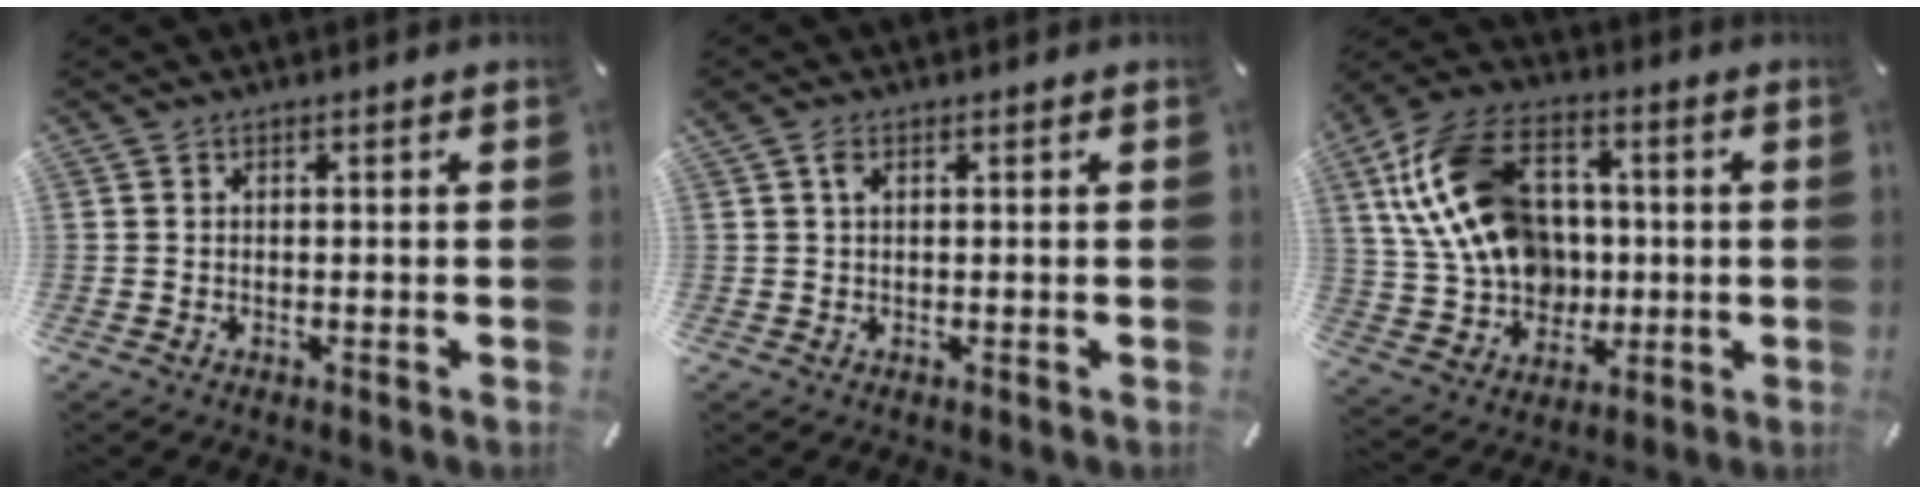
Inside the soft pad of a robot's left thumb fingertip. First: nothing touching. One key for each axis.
{"total": 1.6, "fx": 0.6, "fy": 0.9, "fz": 1.2, "tx": -0.028, "ty": 0.003, "tz": 0.011}
{"total": 20.2, "fx": 3.3, "fy": 15.4, "fz": 12.7, "tx": -0.279, "ty": 0.002, "tz": 0.067}